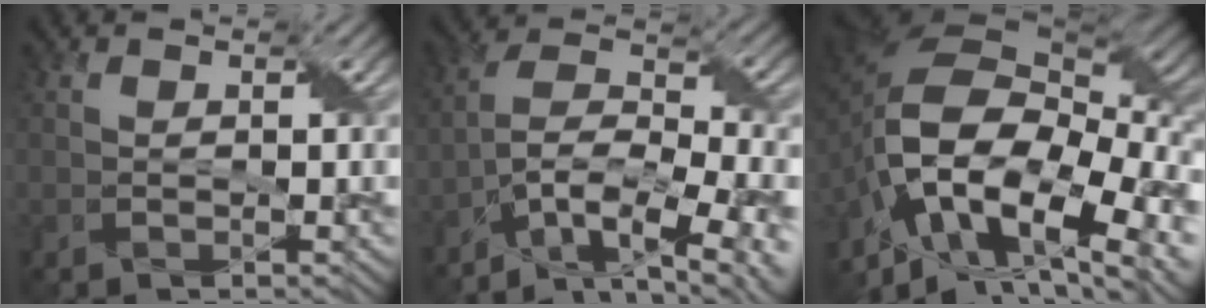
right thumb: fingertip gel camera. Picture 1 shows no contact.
{"total": 13.9, "force": [-7.8, 6.0, 9.9], "torque": [-0.192, -0.012, -0.140]}
{"total": 17.9, "force": [-6.1, 10.0, 13.5], "torque": [-0.283, -0.019, -0.106]}